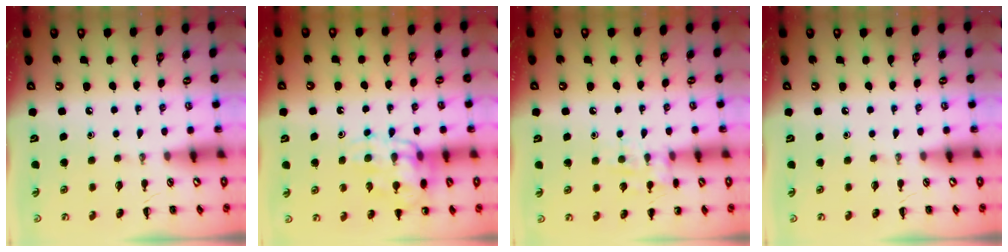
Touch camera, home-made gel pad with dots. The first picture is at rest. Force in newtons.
{"total": 14.3, "press": 14.1, "slide": 2.4}
{"total": 8.5, "press": 8.4, "slide": 1.6}
{"total": 0.0}